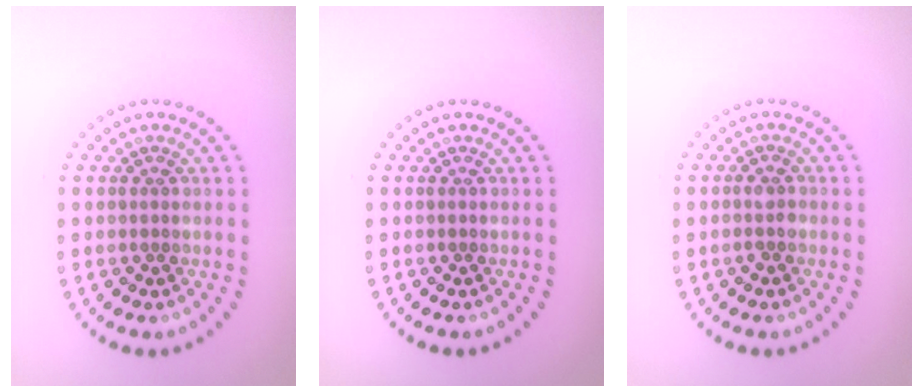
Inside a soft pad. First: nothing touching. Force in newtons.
{"total": 0.0}
{"total": 1.3, "press": 1.1, "slide": 0.6}